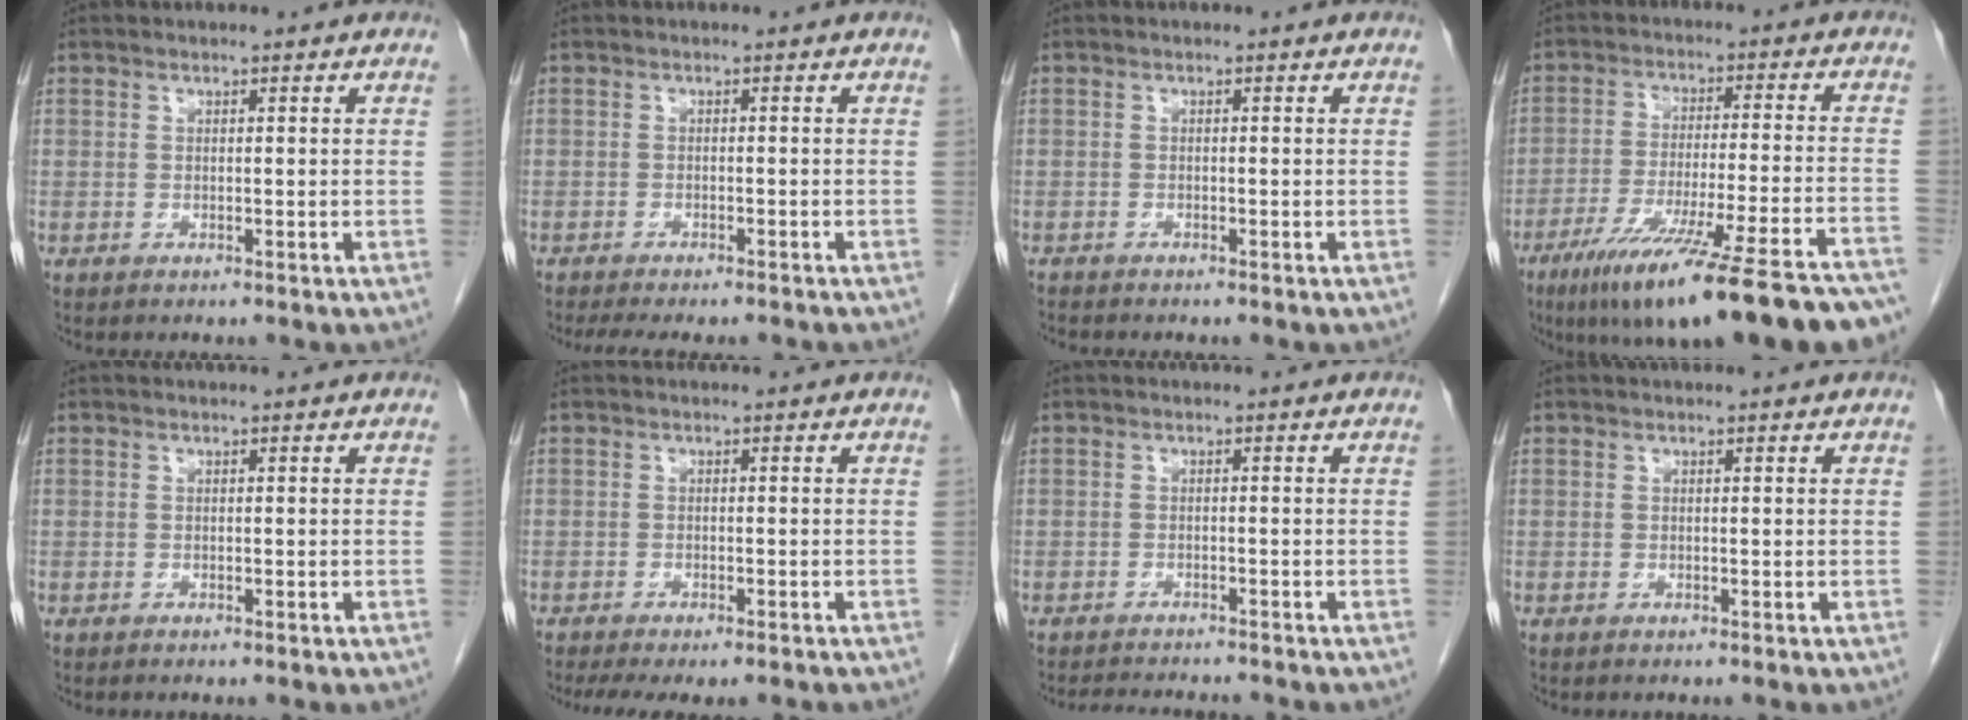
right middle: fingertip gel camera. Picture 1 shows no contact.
{"total": 9.3, "force": [-8.2, 1.9, 4.1], "torque": [-0.059, -0.013, -0.107]}
{"total": 1.2, "force": [-1.2, 0.0, 0.2], "torque": [-0.006, -0.004, -0.018]}
{"total": 24.3, "force": [-18.5, 1.0, 15.8], "torque": [-0.180, -0.037, -0.275]}
{"total": 0.0}
{"total": 8.8, "force": [-7.3, 2.2, 4.4], "torque": [-0.066, -0.011, -0.100]}
{"total": 6.5, "force": [-6.2, 0.8, 2.1], "torque": [-0.030, -0.011, -0.087]}
{"total": 0.0}